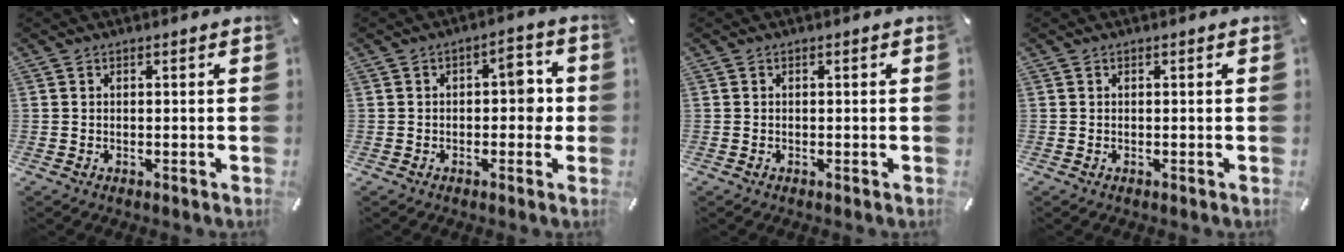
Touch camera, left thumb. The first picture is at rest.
{"total": 6.1, "force": [-0.1, 3.7, 4.9], "torque": [-0.053, 0.003, -0.013]}
{"total": 0.0}
{"total": 0.0}